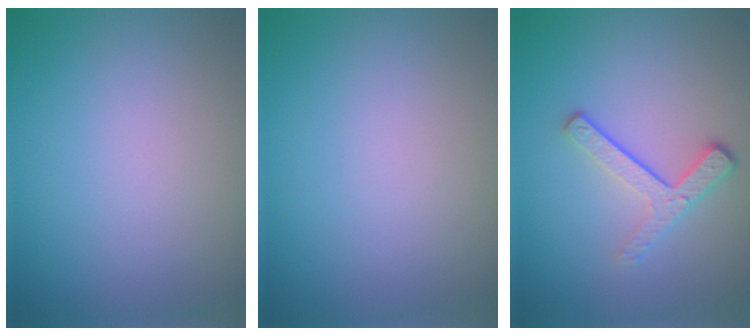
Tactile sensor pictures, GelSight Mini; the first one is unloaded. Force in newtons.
{"total": 0.0}
{"total": 3.5, "press": 2.5, "slide": 2.4}